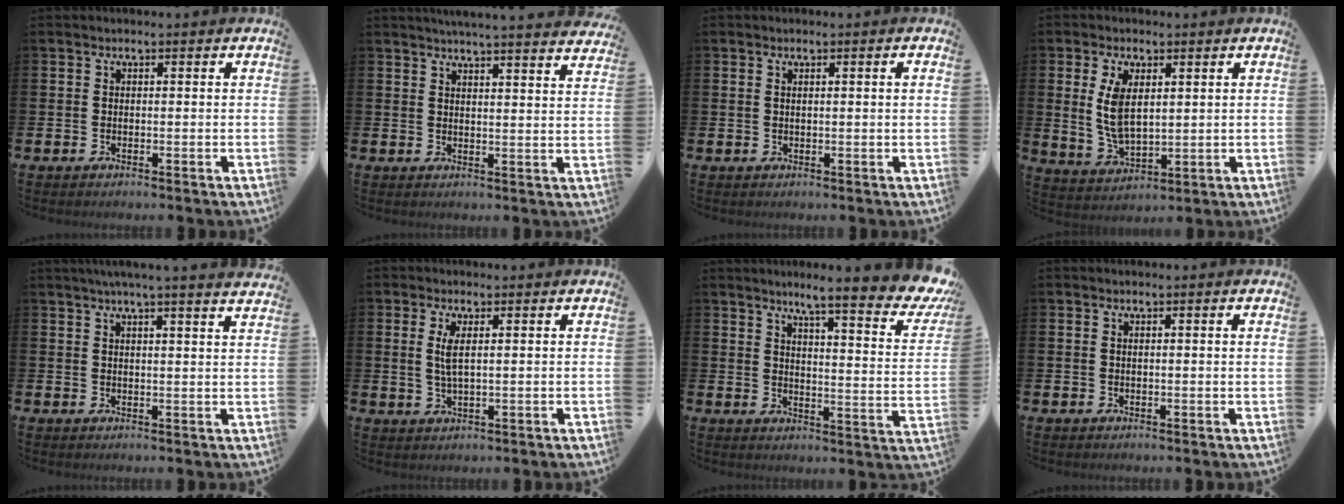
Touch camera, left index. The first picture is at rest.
{"total": 4.4, "force": [4.3, -0.9, 0.6], "torque": [-0.012, -0.028, 0.074]}
{"total": 0.9, "force": [0.4, -0.2, 0.8], "torque": [-0.013, -0.002, 0.005]}
{"total": 5.9, "force": [2.1, 3.1, 4.5], "torque": [-0.087, 0.003, 0.035]}
{"total": 4.0, "force": [3.7, -1.0, 1.0], "torque": [-0.024, -0.016, 0.065]}
{"total": 2.7, "force": [0.9, 0.8, 2.4], "torque": [-0.041, 0.000, 0.013]}
{"total": 8.1, "force": [6.6, 0.6, 4.7], "torque": [-0.081, -0.065, 0.098]}
{"total": 0.6, "force": [0.2, -0.2, 0.5], "torque": [-0.007, -0.002, 0.003]}